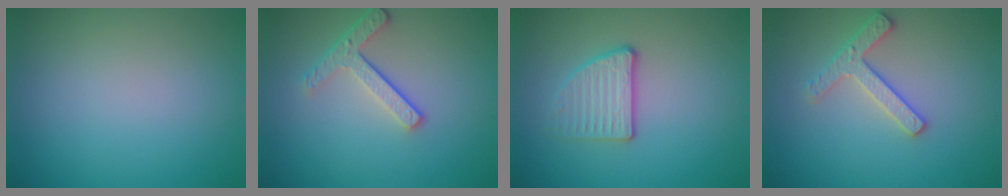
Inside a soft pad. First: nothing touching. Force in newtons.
{"total": 3.2, "press": 2.5, "slide": 2.0}
{"total": 2.8, "press": 2.3, "slide": 1.5}
{"total": 2.5, "press": 2.4, "slide": 0.4}